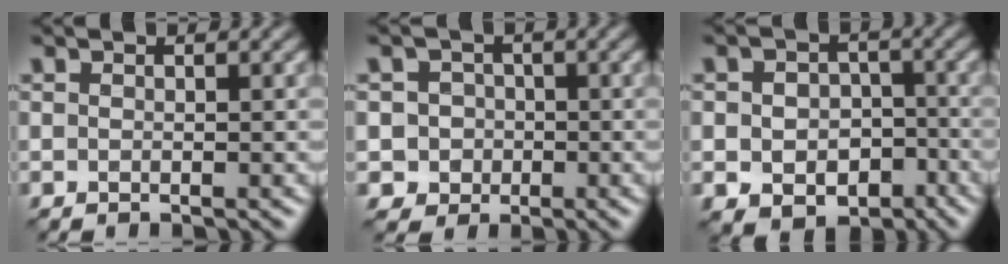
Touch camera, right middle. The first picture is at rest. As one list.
[{"total": 4.2, "force": [-1.0, 4.1, 0.4], "torque": [0.017, 0.016, -0.036]}, {"total": 7.1, "force": [-3.2, 5.3, 3.4], "torque": [-0.032, -0.025, -0.046]}]